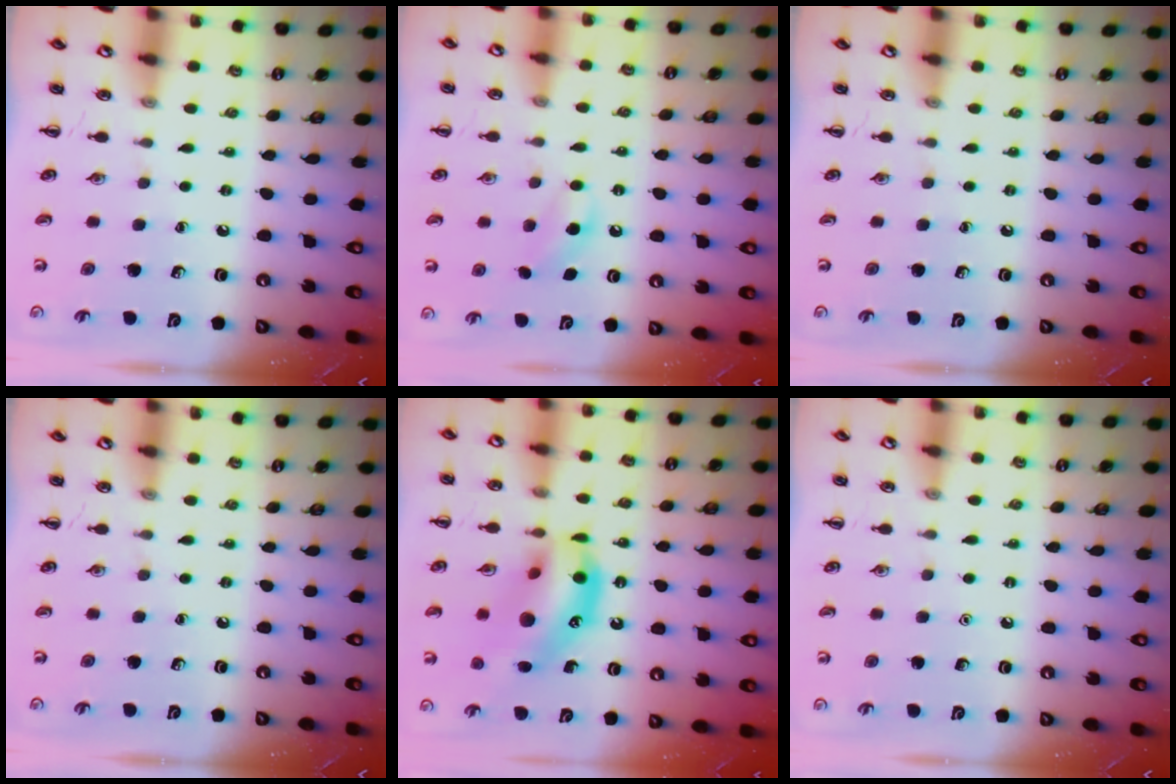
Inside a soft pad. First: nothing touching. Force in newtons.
{"total": 6.6, "press": 6.4, "slide": 1.6}
{"total": 0.0}
{"total": 0.0}
{"total": 16.8, "press": 16.3, "slide": 4.1}
{"total": 1.6, "press": 1.6, "slide": 0.1}